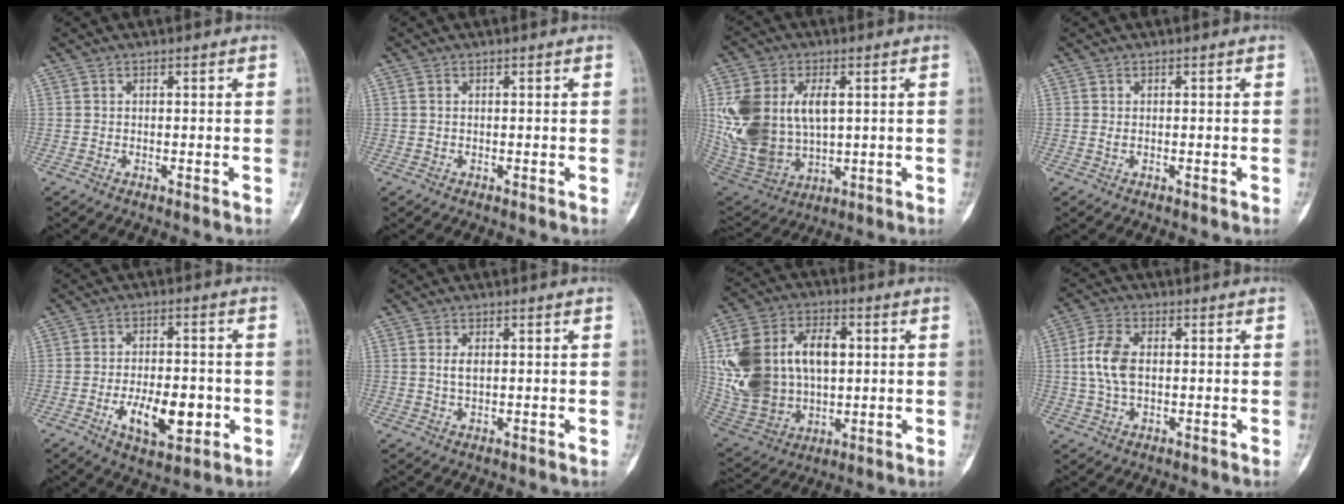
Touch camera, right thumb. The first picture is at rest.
{"total": 0.7, "force": [0.2, 0.4, 0.5], "torque": [-0.014, 0.003, 0.006]}
{"total": 19.3, "force": [2.9, 12.5, 14.5], "torque": [-0.300, -0.011, 0.074]}
{"total": 0.5, "force": [0.0, 0.3, 0.5], "torque": [-0.007, 0.000, 0.004]}
{"total": 10.9, "force": [-3.2, 5.2, 9.0], "torque": [-0.133, 0.011, -0.045]}
{"total": 2.2, "force": [0.4, 1.1, 1.9], "torque": [-0.032, -0.004, 0.009]}
{"total": 22.6, "force": [2.8, 15.4, 16.3], "torque": [-0.310, 0.010, 0.068]}
{"total": 7.7, "force": [0.5, 4.6, 6.2], "torque": [-0.135, 0.010, 0.008]}